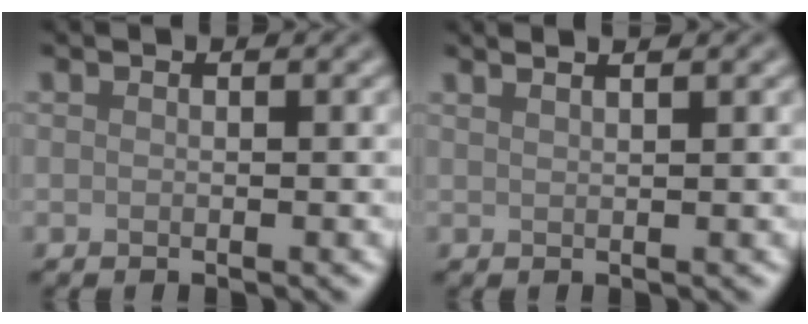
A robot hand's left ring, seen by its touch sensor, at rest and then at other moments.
{"total": 3.1, "force": [2.3, 1.2, 1.8], "torque": [0.000, 0.014, -0.003]}